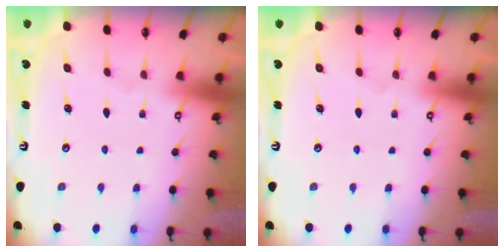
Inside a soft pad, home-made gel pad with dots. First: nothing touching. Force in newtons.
{"total": 0.0}